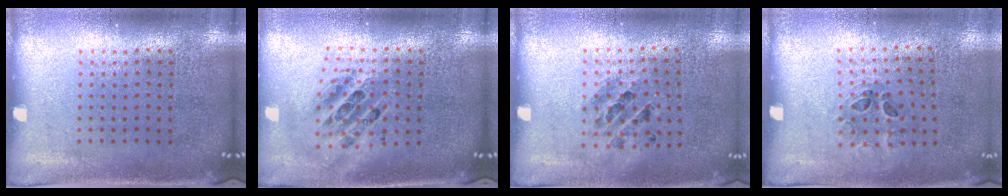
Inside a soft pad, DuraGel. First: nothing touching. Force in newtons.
{"total": 2.0, "press": 1.6, "slide": 1.3}
{"total": 0.9, "press": 0.9, "slide": 0.3}
{"total": 1.2, "press": 0.7, "slide": 1.0}